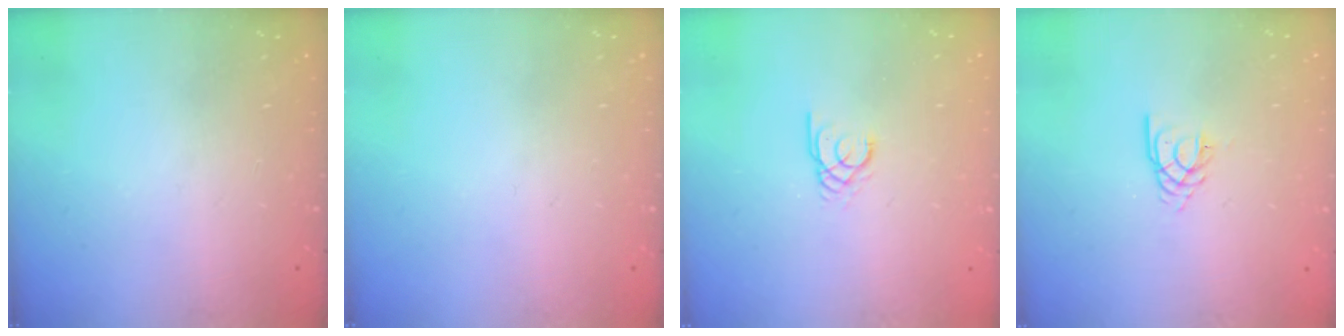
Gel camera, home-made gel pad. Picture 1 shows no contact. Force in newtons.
{"total": 0.0}
{"total": 1.8, "press": 1.8, "slide": 0.2}
{"total": 2.1, "press": 2.1, "slide": 0.3}